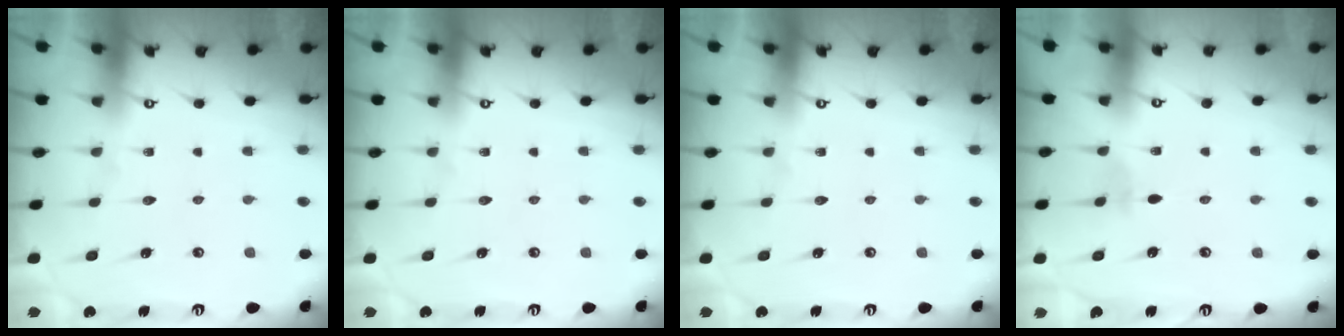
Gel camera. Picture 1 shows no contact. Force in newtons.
{"total": 0.0}
{"total": 0.0}
{"total": 2.8, "press": 2.7, "slide": 0.6}